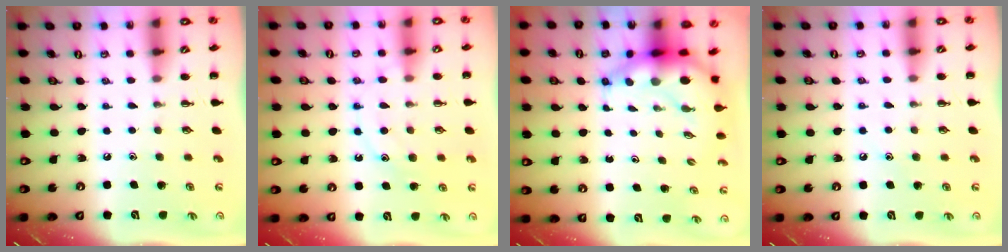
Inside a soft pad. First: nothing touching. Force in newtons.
{"total": 11.1, "press": 11.1, "slide": 0.6}
{"total": 8.3, "press": 8.0, "slide": 2.1}
{"total": 6.8, "press": 6.6, "slide": 1.8}